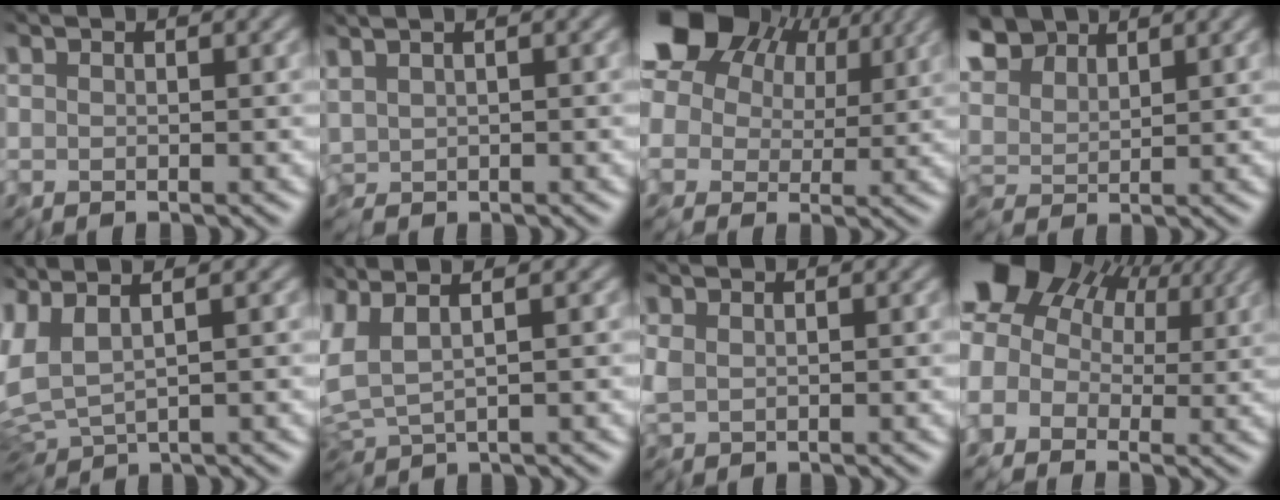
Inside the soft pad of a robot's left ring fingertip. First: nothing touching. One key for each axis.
{"total": 0.8, "fx": 0.5, "fy": 0.1, "fz": 0.6, "tx": -0.019, "ty": 0.003, "tz": 0.012}
{"total": 16.7, "fx": 8.3, "fy": 10.0, "fz": 10.4, "tx": -0.219, "ty": 0.051, "tz": 0.121}
{"total": 5.4, "fx": 3.8, "fy": 2.5, "fz": 2.9, "tx": -0.083, "ty": 0.012, "tz": 0.054}
{"total": 3.0, "fx": 0.8, "fy": 0.3, "fz": 2.8, "tx": -0.069, "ty": 0.009, "tz": 0.013}
{"total": 3.1, "fx": 0.7, "fy": 0.5, "fz": 2.9, "tx": -0.079, "ty": 0.009, "tz": 0.013}
{"total": 0.8, "fx": 0.3, "fy": 0.4, "fz": 0.6, "tx": -0.019, "ty": -0.001, "tz": 0.006}
{"total": 9.5, "fx": 4.0, "fy": 6.3, "fz": 5.8, "tx": -0.111, "ty": 0.036, "tz": 0.050}